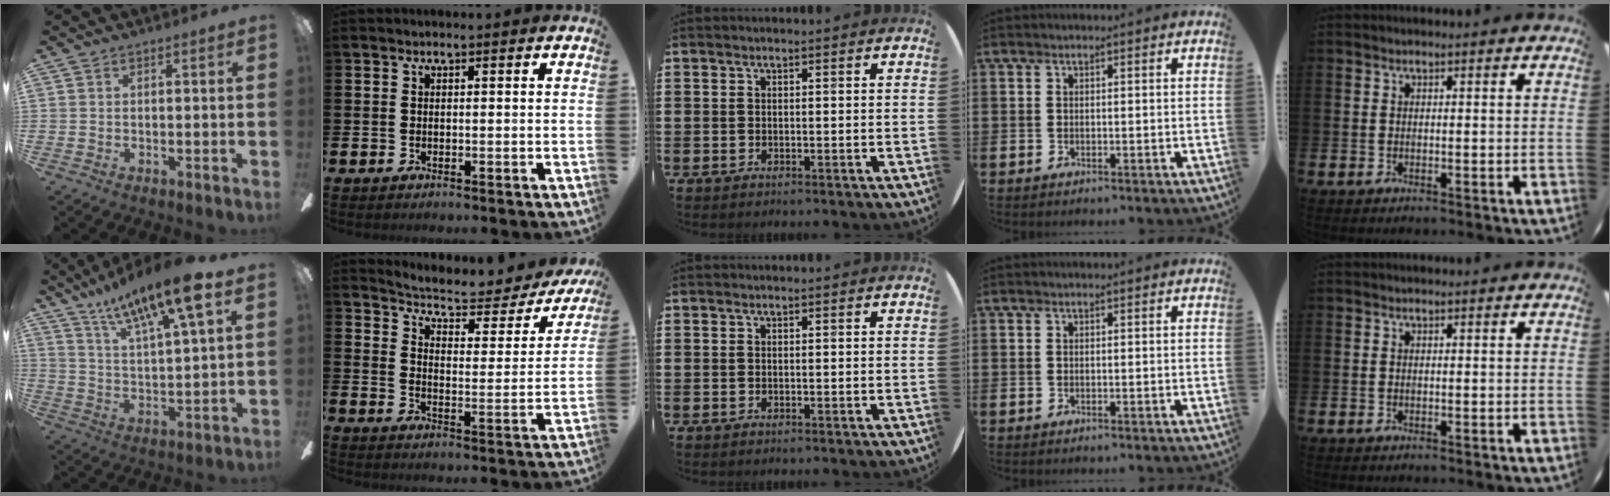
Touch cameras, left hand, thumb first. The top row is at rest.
{"thumb": {"total": 16.6, "force": [11.8, 3.6, 11.1], "torque": [-0.196, -0.056, 0.191]}, "index": {"total": 5.6, "force": [5.1, 1.4, 1.8], "torque": [-0.060, -0.038, 0.080]}}